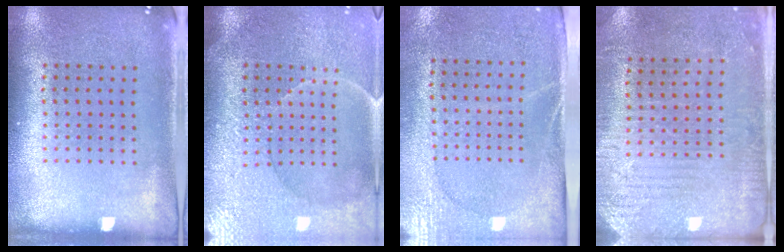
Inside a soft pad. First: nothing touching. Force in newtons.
{"total": 3.7, "press": 3.5, "slide": 1.2}
{"total": 2.7, "press": 2.3, "slide": 1.5}
{"total": 3.0, "press": 2.8, "slide": 1.1}